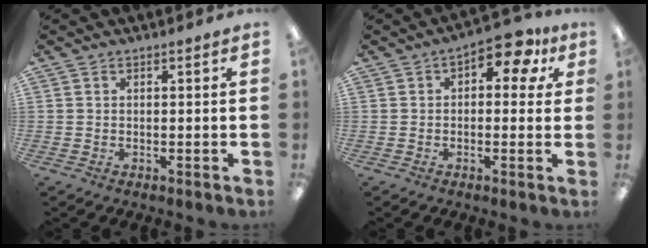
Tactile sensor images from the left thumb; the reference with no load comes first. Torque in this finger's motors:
{"motor_torque": [-0.13, 0.50, 0.19, 0.57, 0.06]}